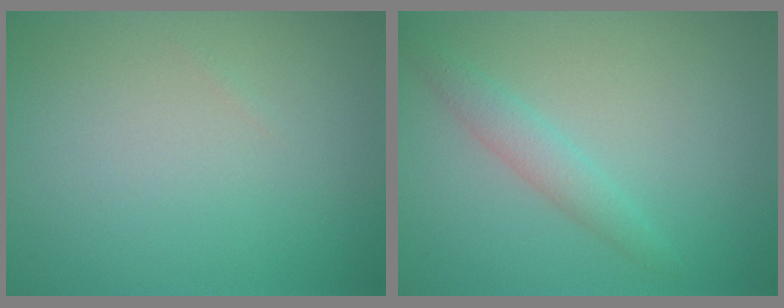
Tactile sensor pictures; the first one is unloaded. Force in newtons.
{"total": 2.0, "press": 2.0, "slide": 0.1}